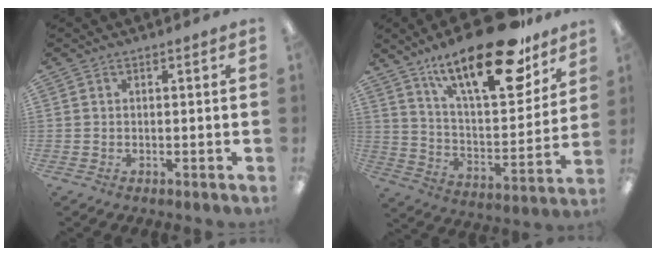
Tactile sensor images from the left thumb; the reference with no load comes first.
{"total": 25.5, "force": [17.9, 8.3, 16.2], "torque": [-0.249, -0.108, 0.294]}